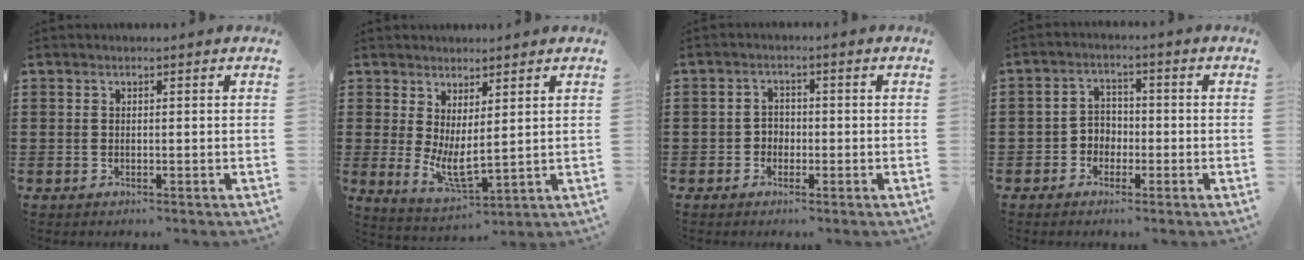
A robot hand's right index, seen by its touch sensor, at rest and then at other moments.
{"total": 5.1, "force": [0.9, 2.0, 4.6], "torque": [-0.093, -0.016, 0.018]}
{"total": 2.0, "force": [-1.0, 1.7, 0.6], "torque": [-0.018, 0.006, -0.023]}
{"total": 3.1, "force": [-1.6, 2.5, 0.9], "torque": [-0.028, 0.010, -0.036]}